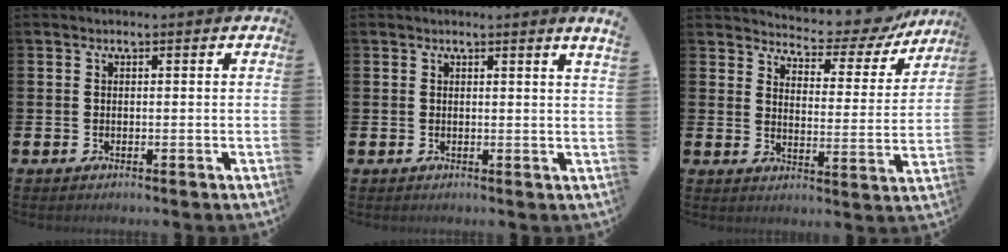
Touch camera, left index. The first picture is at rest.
{"total": 1.1, "force": [0.9, -0.5, 0.4], "torque": [-0.001, -0.007, 0.016]}
{"total": 5.8, "force": [5.5, 1.4, 1.1], "torque": [-0.034, -0.052, 0.089]}